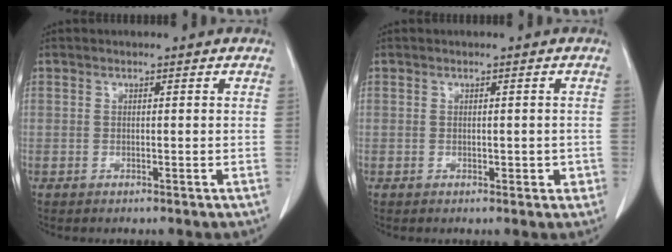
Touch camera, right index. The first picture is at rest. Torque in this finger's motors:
{"motor_torque": [0.17, 0.21, 0.12, 0.10]}